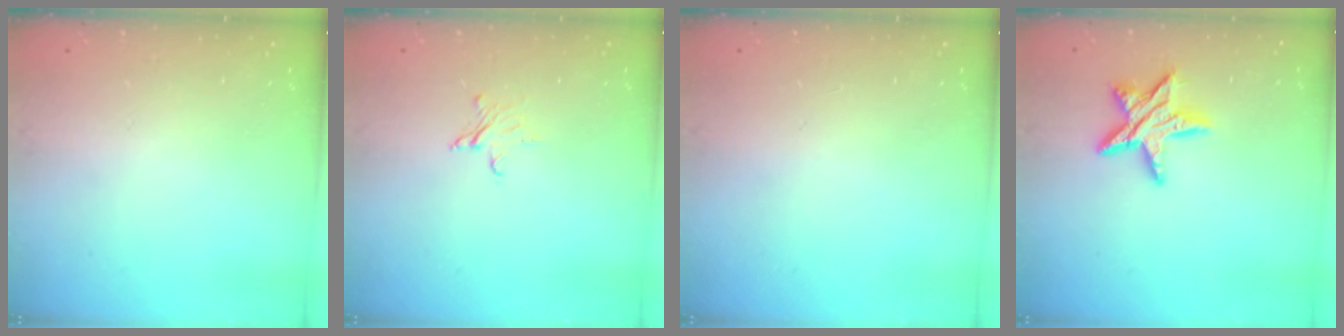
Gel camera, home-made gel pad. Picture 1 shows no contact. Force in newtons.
{"total": 2.9, "press": 2.9, "slide": 0.3}
{"total": 0.0}
{"total": 11.0, "press": 10.9, "slide": 0.9}